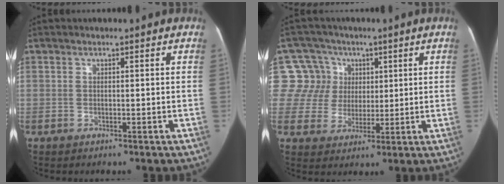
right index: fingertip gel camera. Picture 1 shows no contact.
{"total": 9.1, "force": [2.8, 8.6, 0.6], "torque": [-0.010, 0.030, 0.053]}